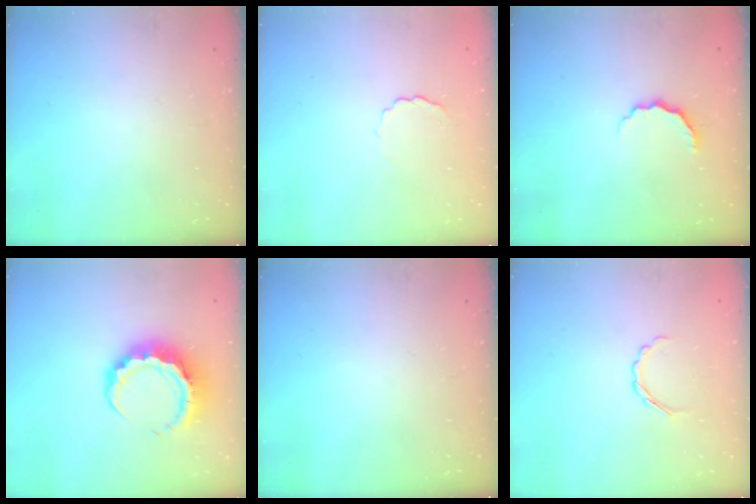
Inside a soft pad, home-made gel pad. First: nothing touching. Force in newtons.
{"total": 3.5, "press": 3.4, "slide": 0.6}
{"total": 4.3, "press": 4.2, "slide": 0.8}
{"total": 9.7, "press": 9.5, "slide": 1.9}
{"total": 0.0}
{"total": 3.2, "press": 3.1, "slide": 0.8}